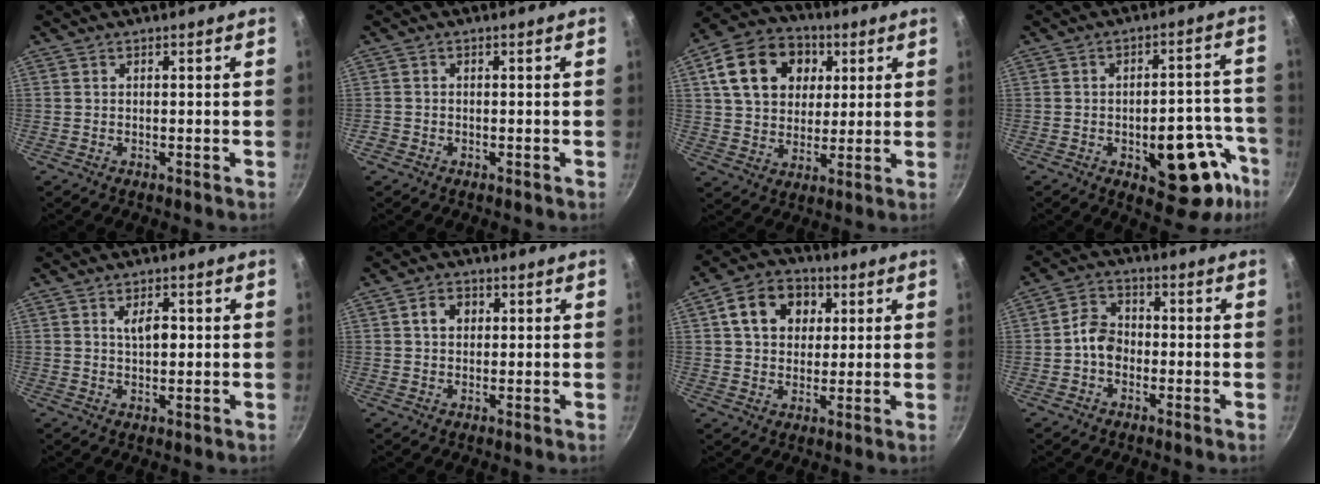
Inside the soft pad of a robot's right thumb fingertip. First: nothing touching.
{"total": 1.2, "force": [-0.8, 0.9, 0.3], "torque": [-0.013, 0.004, -0.016]}
{"total": 17.1, "force": [5.2, 13.1, 9.6], "torque": [-0.145, 0.009, 0.080]}
{"total": 17.1, "force": [-7.0, 8.4, 13.1], "torque": [-0.090, 0.042, -0.087]}
{"total": 4.6, "force": [0.8, 2.4, 3.9], "torque": [-0.053, -0.002, 0.012]}
{"total": 3.7, "force": [0.9, 3.0, 2.1], "torque": [-0.019, 0.005, 0.012]}
{"total": 11.4, "force": [3.5, 8.9, 6.3], "torque": [-0.079, 0.008, 0.047]}
{"total": 5.7, "force": [-1.2, 4.5, 3.3], "torque": [-0.031, 0.023, -0.032]}